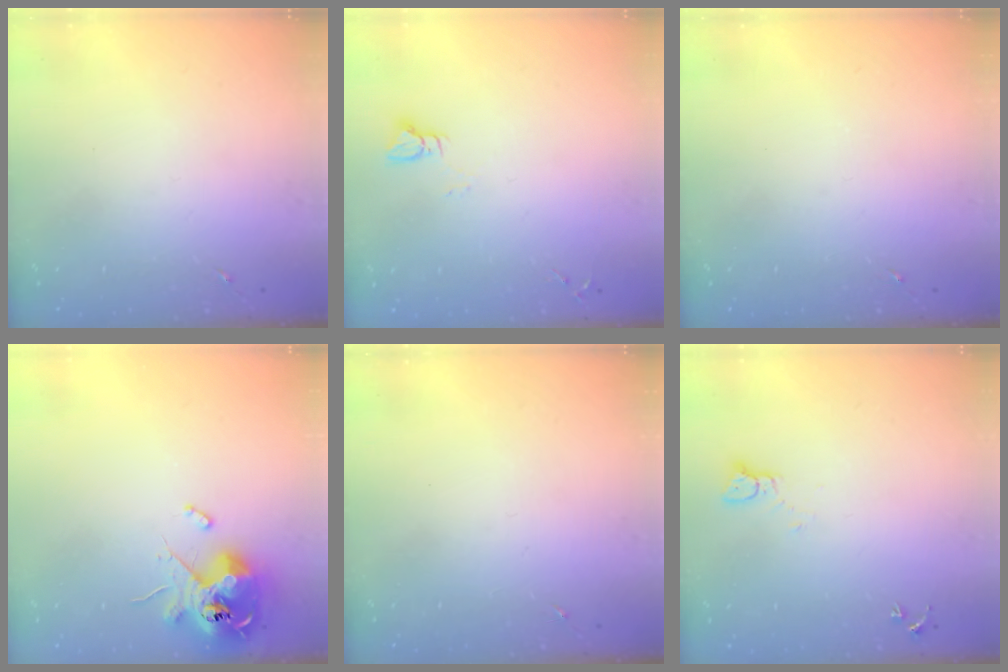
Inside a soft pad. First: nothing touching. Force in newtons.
{"total": 2.9, "press": 2.9, "slide": 0.3}
{"total": 0.0}
{"total": 12.0, "press": 11.8, "slide": 1.9}
{"total": 0.0}
{"total": 2.2, "press": 2.2, "slide": 0.2}